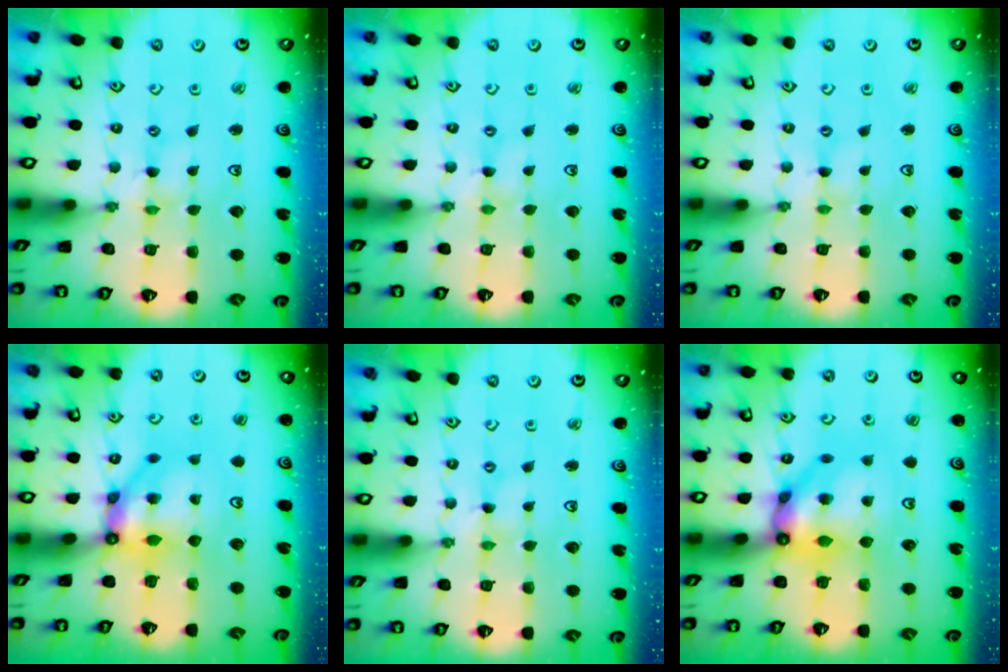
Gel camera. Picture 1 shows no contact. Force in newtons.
{"total": 0.0}
{"total": 0.0}
{"total": 8.3, "press": 8.2, "slide": 0.7}
{"total": 0.0}
{"total": 11.6, "press": 11.5, "slide": 1.6}